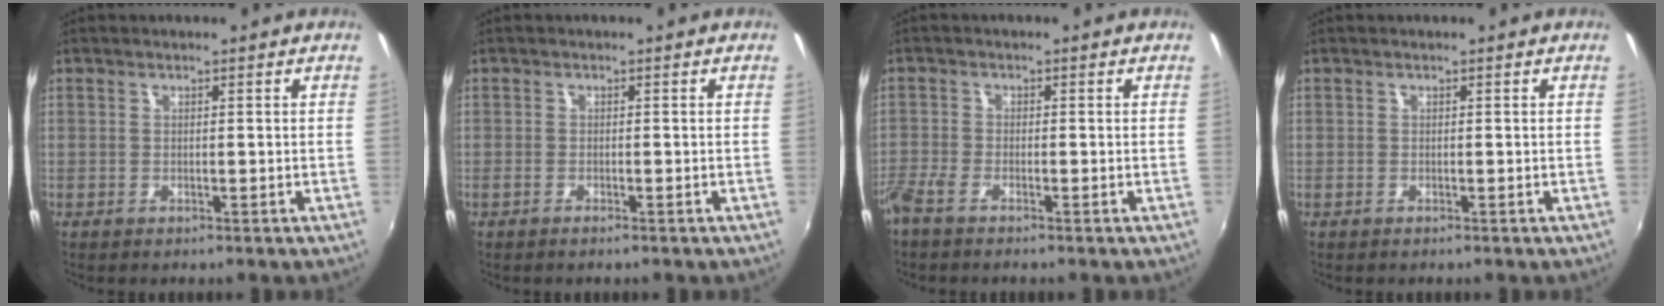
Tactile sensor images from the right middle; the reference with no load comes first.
{"total": 1.1, "force": [-0.9, 0.1, 0.6], "torque": [-0.014, -0.004, -0.018]}
{"total": 3.7, "force": [-3.0, 0.6, 2.1], "torque": [-0.057, -0.012, -0.064]}
{"total": 0.0}